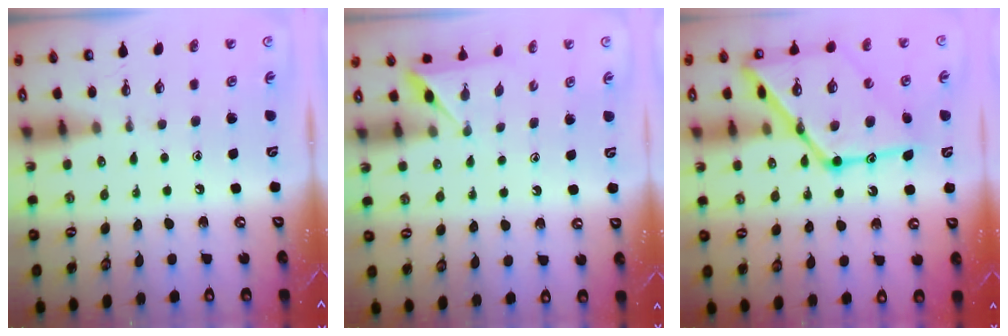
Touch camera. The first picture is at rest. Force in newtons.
{"total": 2.5, "press": 2.5, "slide": 0.2}
{"total": 24.2, "press": 24.1, "slide": 2.0}